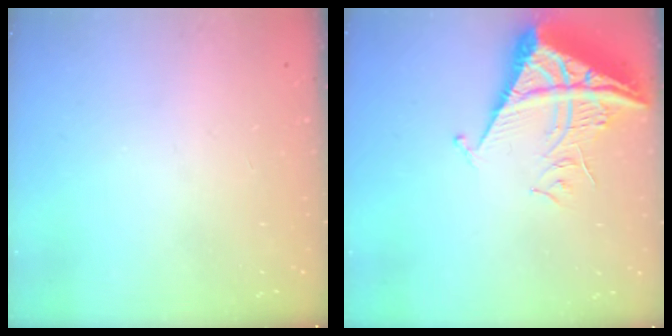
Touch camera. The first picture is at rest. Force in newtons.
{"total": 8.5, "press": 8.5, "slide": 0.8}